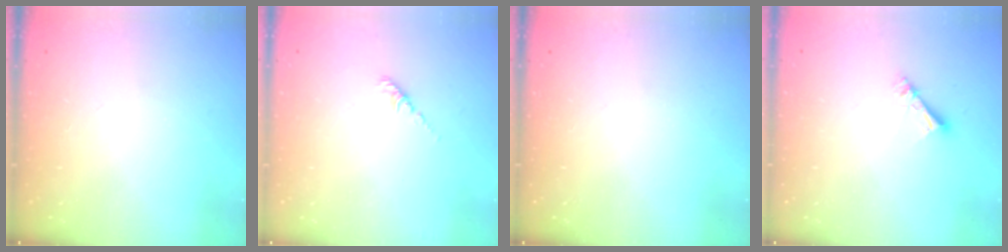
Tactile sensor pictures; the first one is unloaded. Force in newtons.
{"total": 2.2, "press": 2.1, "slide": 0.6}
{"total": 0.0}
{"total": 4.6, "press": 4.6, "slide": 0.4}